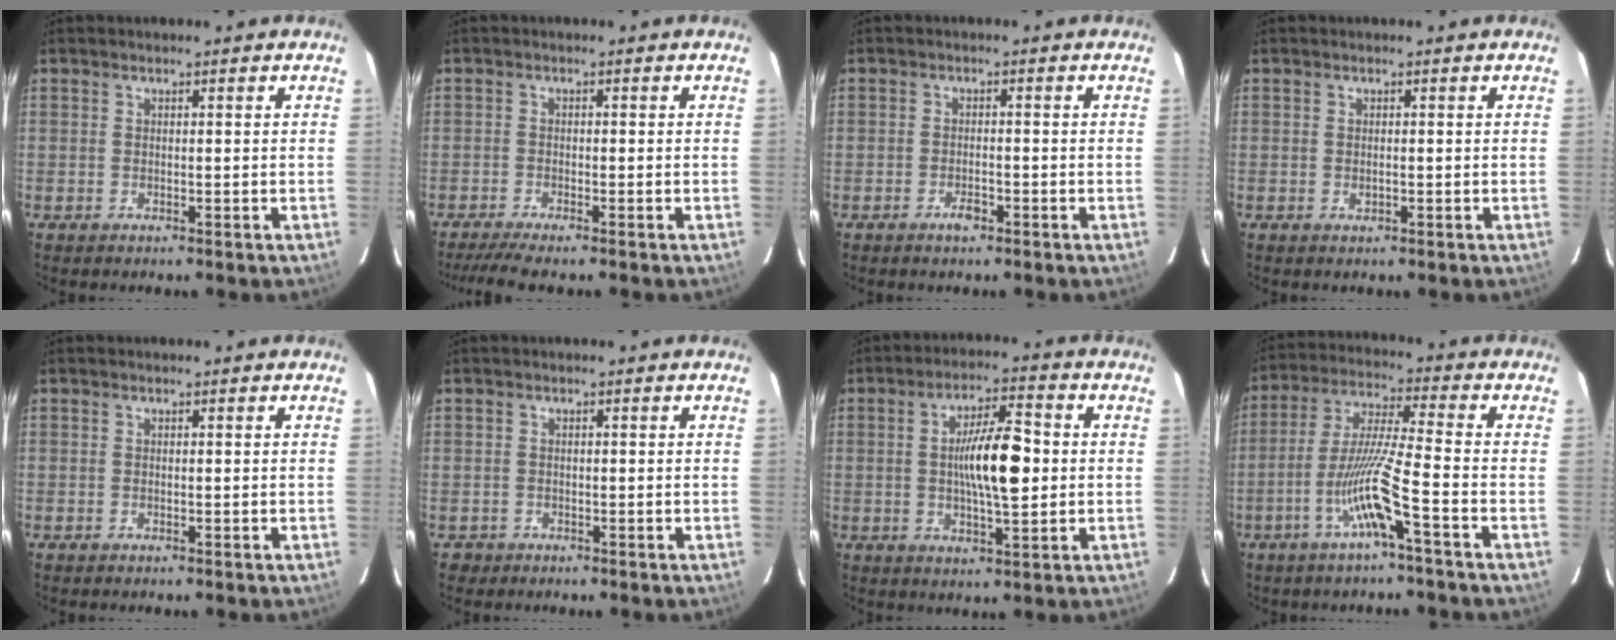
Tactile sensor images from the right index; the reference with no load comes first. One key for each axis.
{"total": 5.2, "fx": -4.3, "fy": 0.1, "fz": 2.9, "tx": -0.048, "ty": -0.014, "tz": -0.073}
{"total": 1.9, "fx": -1.2, "fy": 0.6, "fz": 1.4, "tx": -0.024, "ty": 0.001, "tz": -0.019}
{"total": 0.7, "fx": -0.1, "fy": 0.3, "fz": 0.6, "tx": -0.013, "ty": -0.001, "tz": -0.001}
{"total": 0.0}
{"total": 1.5, "fx": -0.7, "fy": 1.3, "fz": -0.3, "tx": -0.002, "ty": 0.006, "tz": -0.015}
{"total": 10.2, "fx": 0.3, "fy": 2.0, "fz": 10.0, "tx": -0.175, "ty": 0.009, "tz": 0.004}
{"total": 10.4, "fx": -4.5, "fy": -0.9, "fz": 9.3, "tx": -0.185, "ty": 0.000, "tz": -0.088}